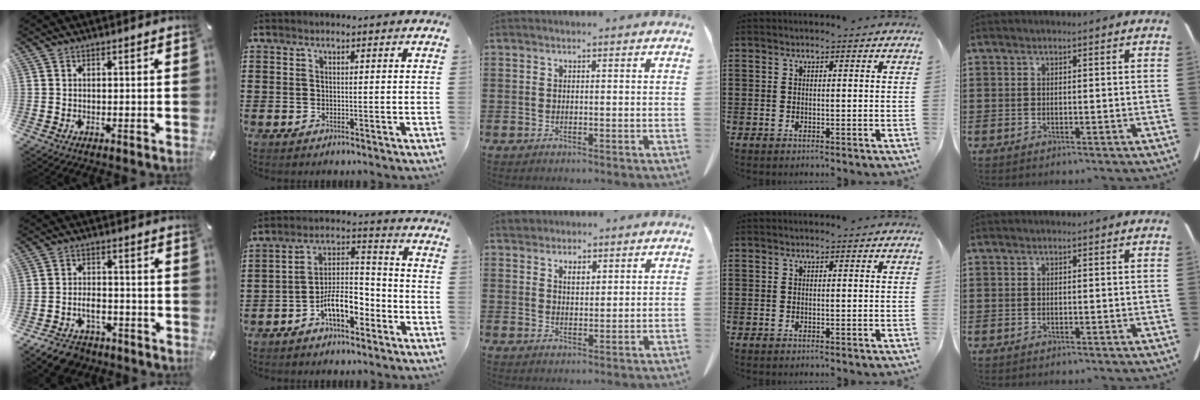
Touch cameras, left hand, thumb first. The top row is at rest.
{"thumb": {"total": 6.9, "force": [-4.2, 4.6, 3.1], "torque": [-0.057, 0.024, -0.075]}, "index": {"total": 8.6, "force": [-5.0, 3.9, 5.8], "torque": [-0.113, 0.018, -0.092]}, "middle": {"total": 2.9, "force": [2.3, 1.5, 0.9], "torque": [-0.017, 0.005, 0.043]}}